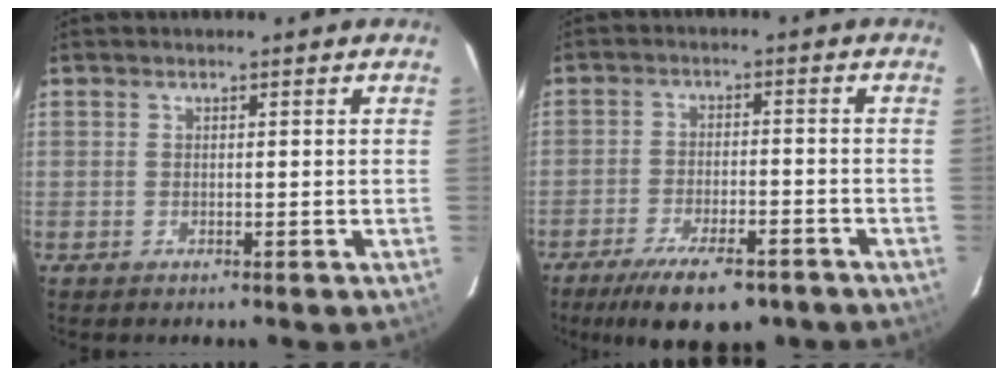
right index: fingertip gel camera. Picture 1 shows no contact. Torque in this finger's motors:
{"motor_torque": [0.94, -1.19, 0.52, 0.12]}